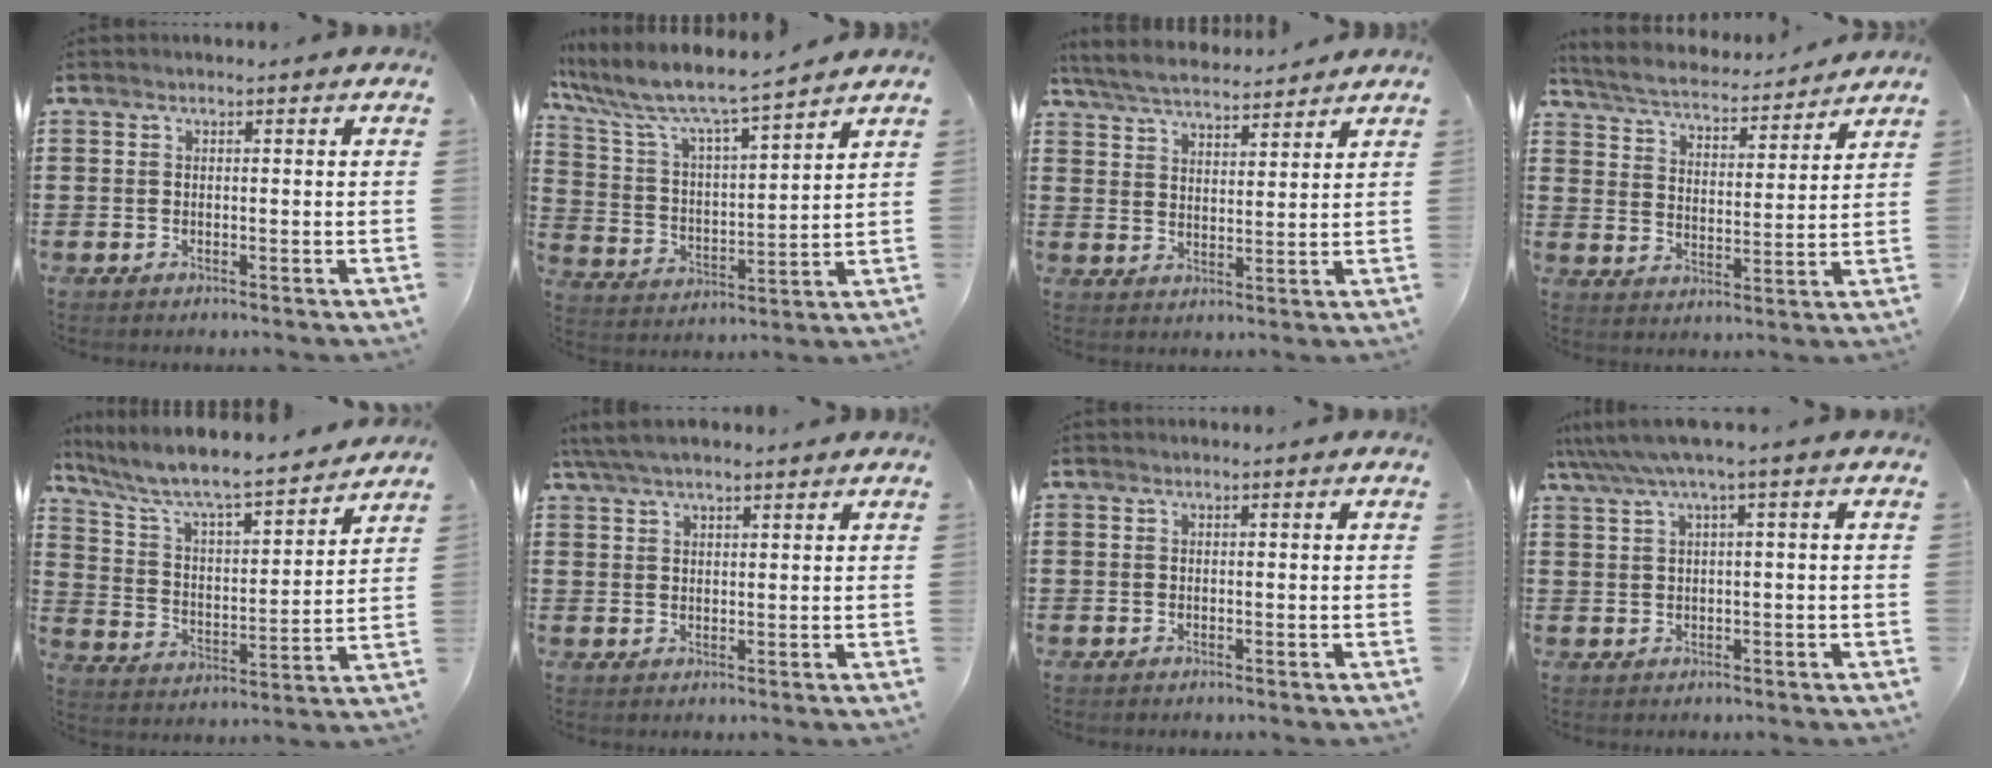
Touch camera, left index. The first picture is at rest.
{"total": 7.5, "force": [6.7, 0.7, 3.1], "torque": [-0.092, -0.043, 0.110]}
{"total": 5.3, "force": [5.0, 0.7, 1.3], "torque": [-0.044, -0.019, 0.091]}
{"total": 4.3, "force": [4.2, 0.2, 0.9], "torque": [-0.041, -0.032, 0.066]}
{"total": 6.5, "force": [5.9, 0.4, 2.9], "torque": [-0.083, -0.047, 0.091]}
{"total": 4.2, "force": [3.4, 1.0, 2.2], "torque": [-0.052, 0.001, 0.064]}
{"total": 0.0}
{"total": 3.1, "force": [0.8, -0.1, 3.0], "torque": [-0.065, -0.007, 0.009]}